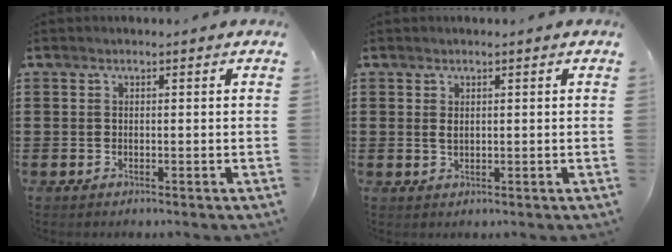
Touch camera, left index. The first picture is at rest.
{"total": 0.9, "force": [0.3, 0.5, 0.7], "torque": [-0.018, 0.004, 0.004]}